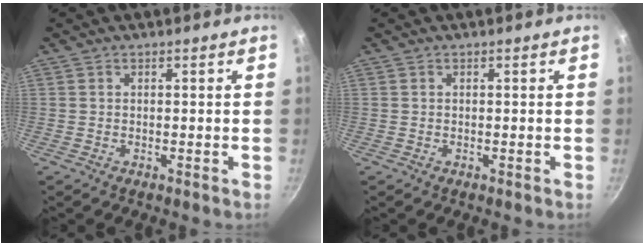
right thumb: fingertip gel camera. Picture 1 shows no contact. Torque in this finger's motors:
{"motor_torque": [0.01, 0.01, 0.00, 0.00, 0.00]}